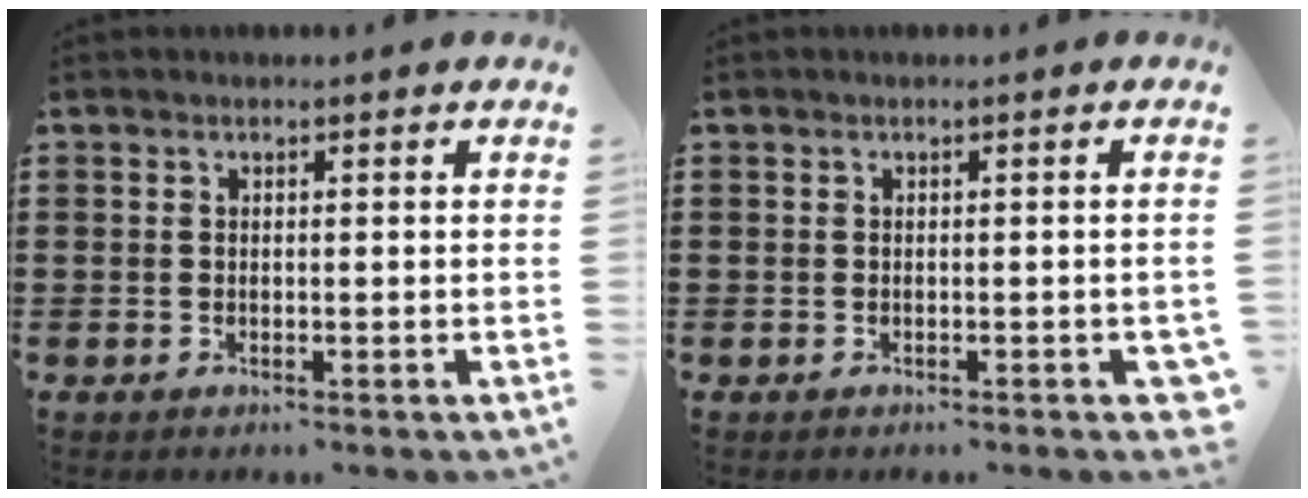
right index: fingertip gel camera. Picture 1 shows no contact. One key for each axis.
{"total": 0.7, "fx": -0.4, "fy": 0.4, "fz": 0.5, "tx": -0.010, "ty": 0.001, "tz": -0.007}